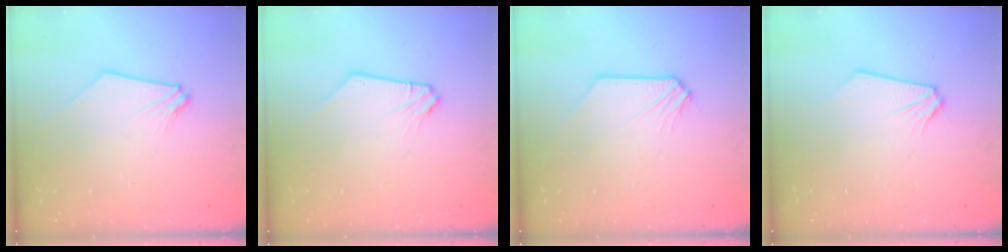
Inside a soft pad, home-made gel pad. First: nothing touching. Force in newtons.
{"total": 1.0, "press": 1.0, "slide": 0.1}
{"total": 0.0}
{"total": 0.0}